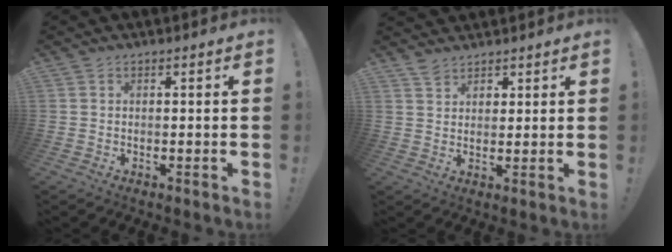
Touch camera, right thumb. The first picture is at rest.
{"total": 4.6, "force": [3.8, 2.5, 0.5], "torque": [0.001, -0.021, 0.070]}